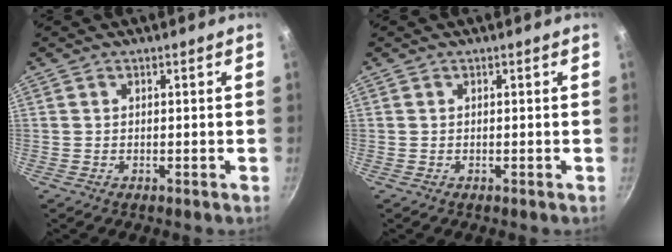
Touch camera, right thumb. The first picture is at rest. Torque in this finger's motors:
{"motor_torque": [-0.07, 0.07, -0.10, 0.09, 0.01]}